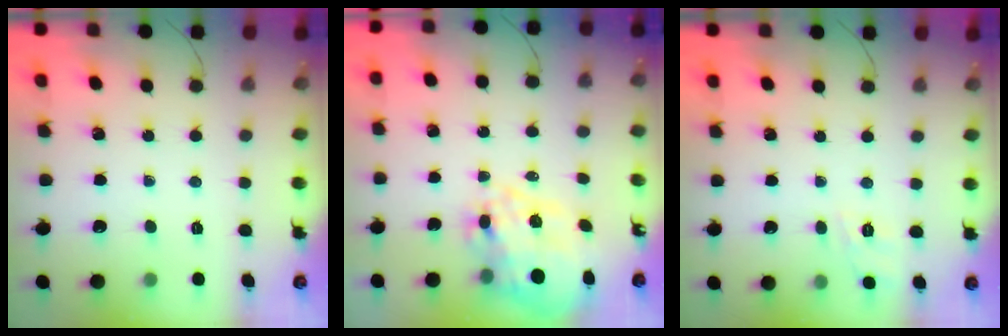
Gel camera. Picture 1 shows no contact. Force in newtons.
{"total": 15.1, "press": 14.7, "slide": 3.4}
{"total": 8.7, "press": 8.5, "slide": 1.8}